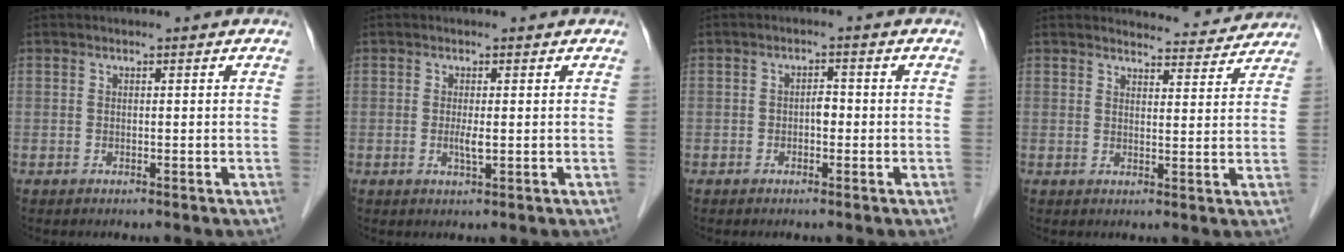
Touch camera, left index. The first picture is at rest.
{"total": 1.7, "force": [-0.1, 0.1, 1.7], "torque": [-0.035, -0.004, -0.001]}
{"total": 1.7, "force": [-0.5, 0.9, 1.4], "torque": [-0.017, 0.004, -0.011]}
{"total": 7.1, "force": [7.0, 1.1, 0.0], "torque": [0.008, -0.006, 0.073]}